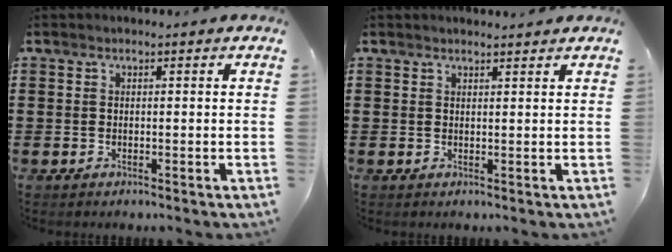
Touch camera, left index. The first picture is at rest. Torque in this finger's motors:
{"motor_torque": [-0.10, -0.22, -0.03, 0.00]}